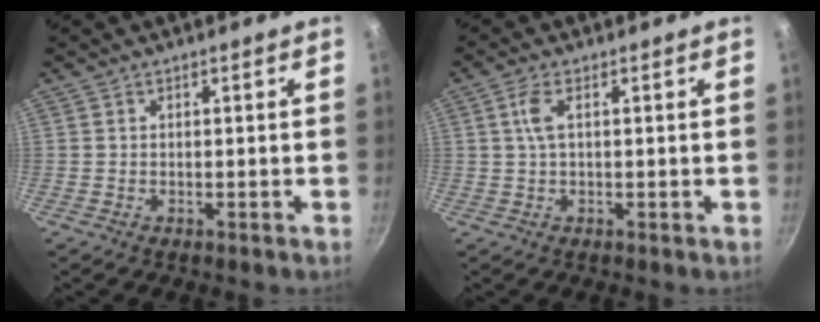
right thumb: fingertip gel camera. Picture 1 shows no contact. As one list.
[{"total": 3.5, "force": [0.7, 1.2, 3.2], "torque": [-0.071, 0.006, 0.011]}]